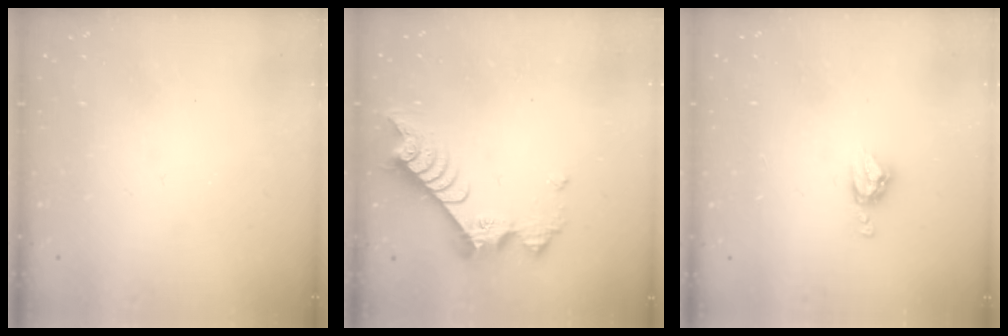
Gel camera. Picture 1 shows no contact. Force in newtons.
{"total": 9.3, "press": 9.3, "slide": 1.0}
{"total": 6.4, "press": 6.4, "slide": 0.4}